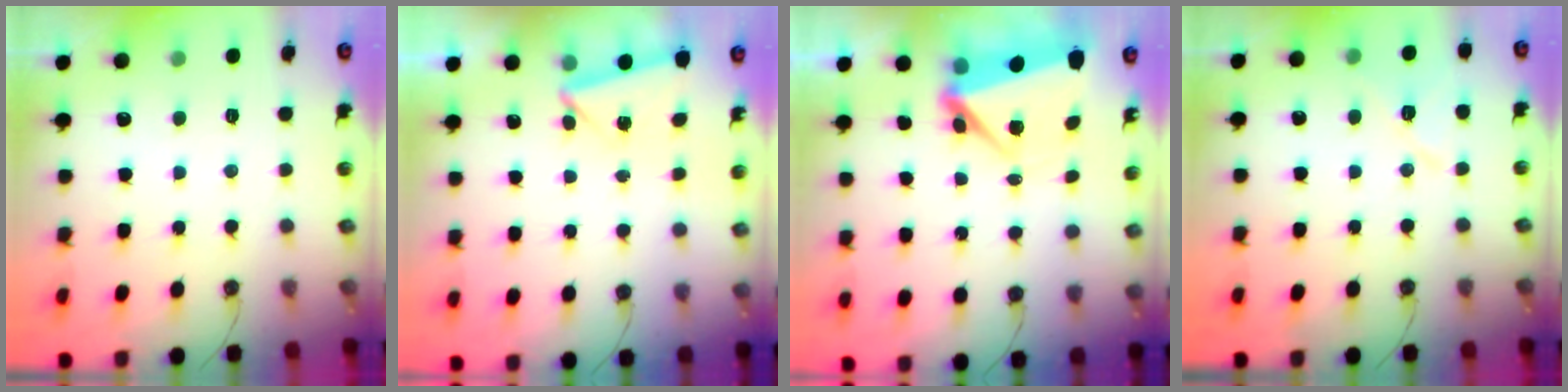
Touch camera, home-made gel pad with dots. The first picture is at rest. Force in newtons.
{"total": 5.5, "press": 2.5, "slide": 5.0}
{"total": 6.5, "press": 6.4, "slide": 1.2}
{"total": 8.9, "press": 8.7, "slide": 1.8}